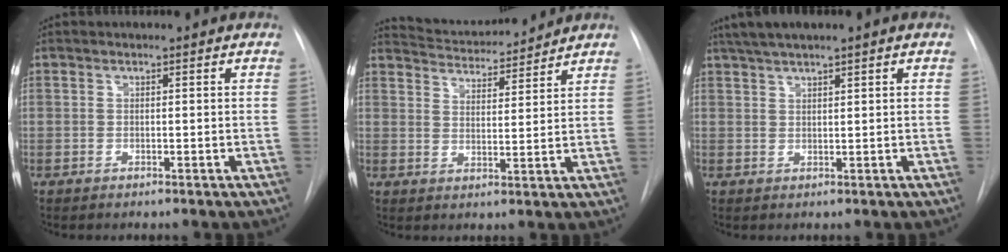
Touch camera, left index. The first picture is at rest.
{"total": 10.8, "force": [10.5, 1.2, 2.4], "torque": [-0.043, 0.013, 0.159]}
{"total": 4.4, "force": [3.3, 0.1, 2.9], "torque": [-0.059, 0.022, 0.064]}